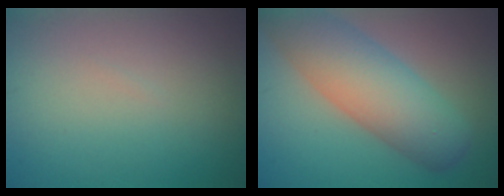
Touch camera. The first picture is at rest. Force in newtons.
{"total": 8.3, "press": 8.3, "slide": 0.4}